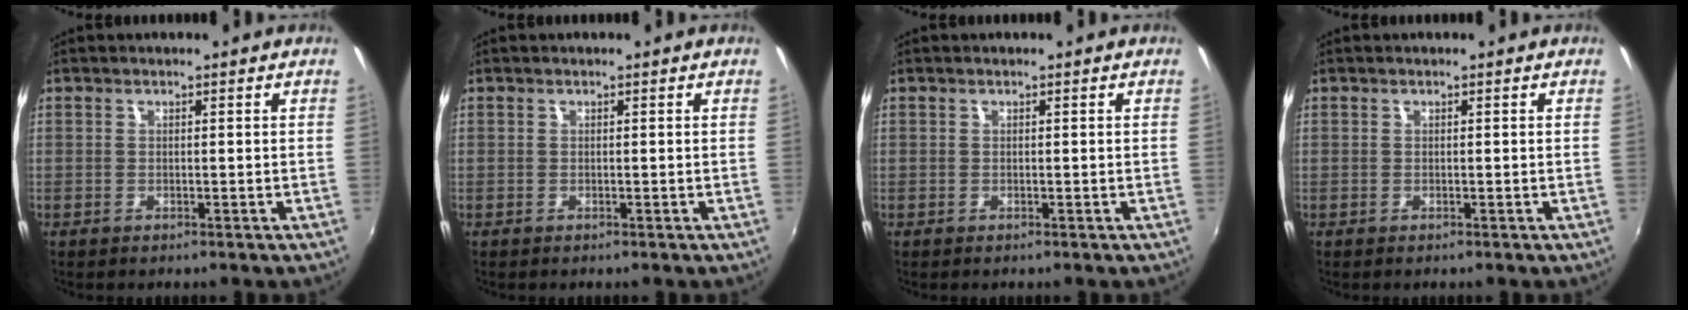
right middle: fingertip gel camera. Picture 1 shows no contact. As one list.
[{"total": 0.0}, {"total": 0.0}, {"total": 0.0}]